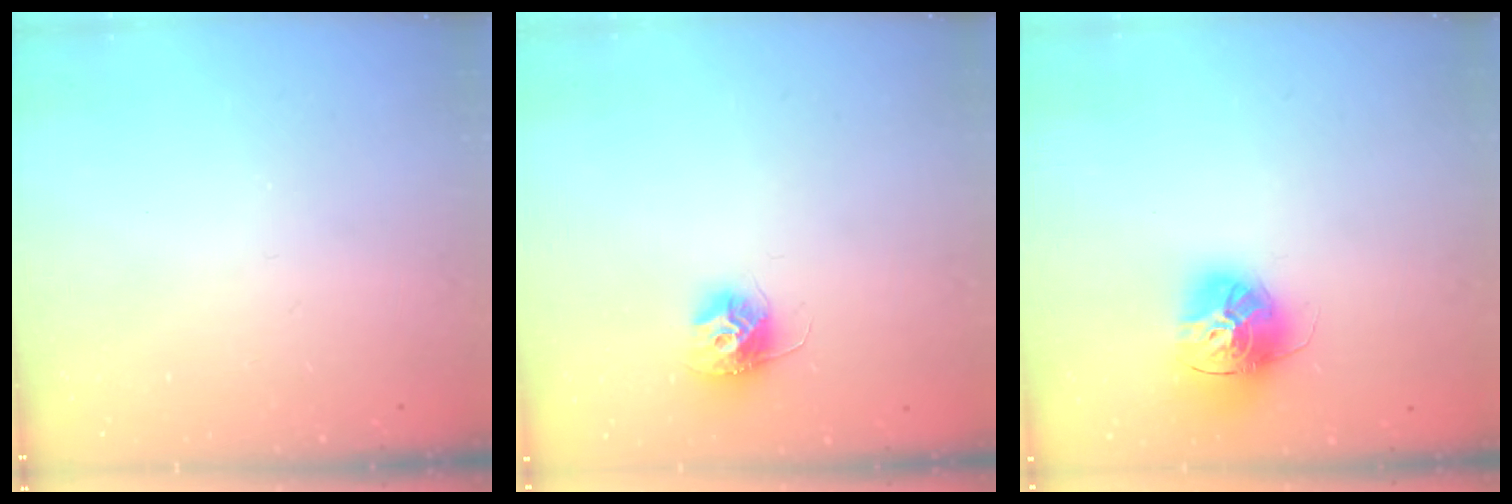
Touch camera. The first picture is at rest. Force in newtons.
{"total": 10.4, "press": 10.4, "slide": 0.5}
{"total": 15.6, "press": 15.5, "slide": 1.4}